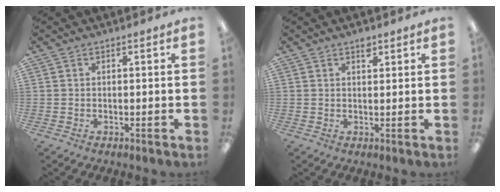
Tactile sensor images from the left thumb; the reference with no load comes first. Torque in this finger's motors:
{"motor_torque": [0.22, 0.12, 0.14, -0.14, 0.00]}